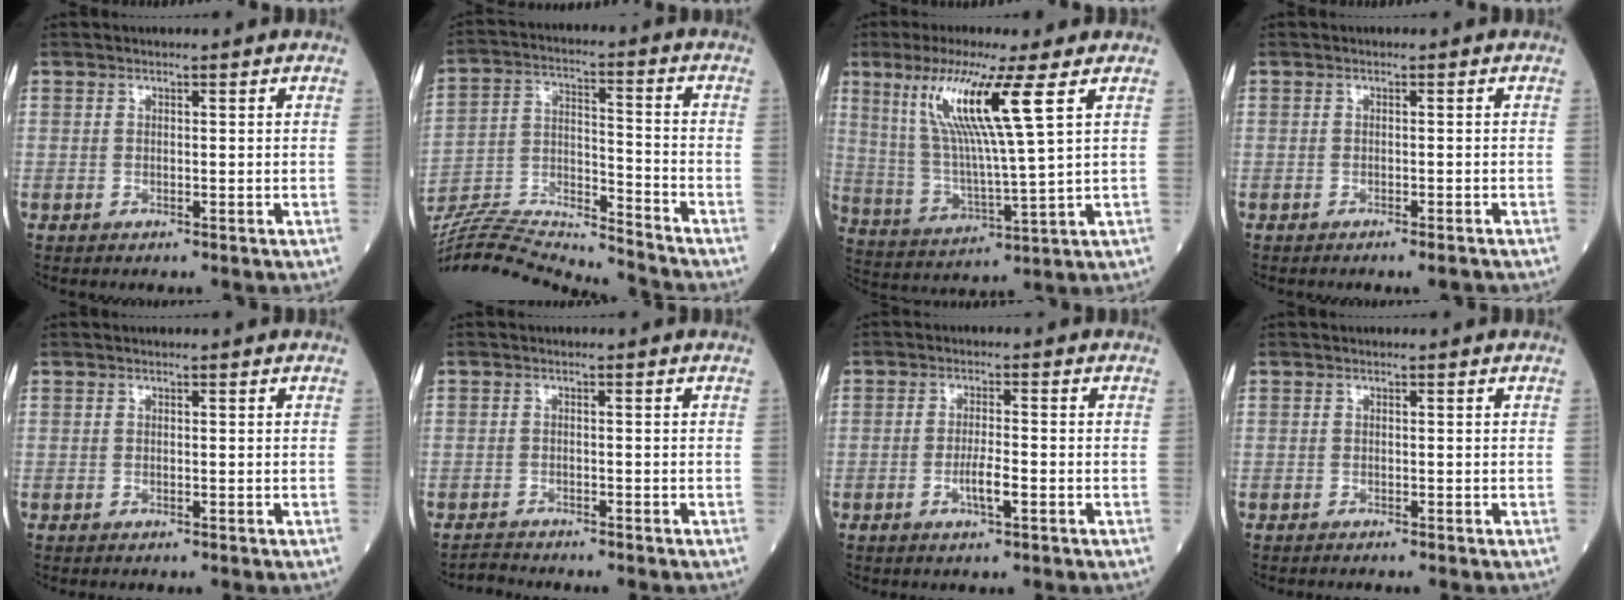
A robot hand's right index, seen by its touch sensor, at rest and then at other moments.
{"total": 18.9, "force": [-18.3, -0.7, 4.6], "torque": [-0.091, 0.014, -0.306]}
{"total": 12.7, "force": [5.7, -0.9, 11.4], "torque": [-0.235, -0.002, 0.114]}
{"total": 1.9, "force": [-1.6, -0.2, 1.0], "torque": [-0.015, -0.003, -0.019]}
{"total": 0.0}
{"total": 1.7, "force": [-1.5, 0.1, -0.7], "torque": [0.013, -0.007, -0.028]}
{"total": 3.3, "force": [-1.2, 0.3, 3.1], "torque": [-0.059, -0.001, -0.021]}
{"total": 0.9, "force": [-0.7, -0.2, 0.4], "torque": [-0.004, 0.002, -0.008]}